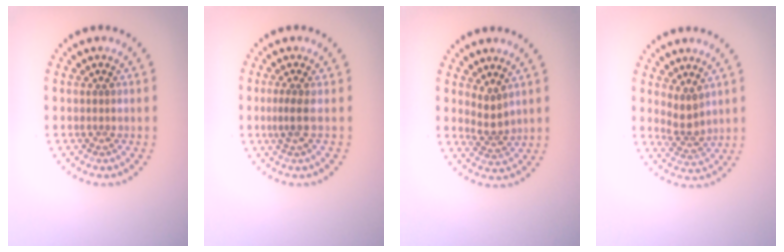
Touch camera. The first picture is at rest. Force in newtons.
{"total": 1.7, "press": 1.2, "slide": 1.2}
{"total": 2.0, "press": 1.4, "slide": 1.5}
{"total": 2.3, "press": 1.7, "slide": 1.6}